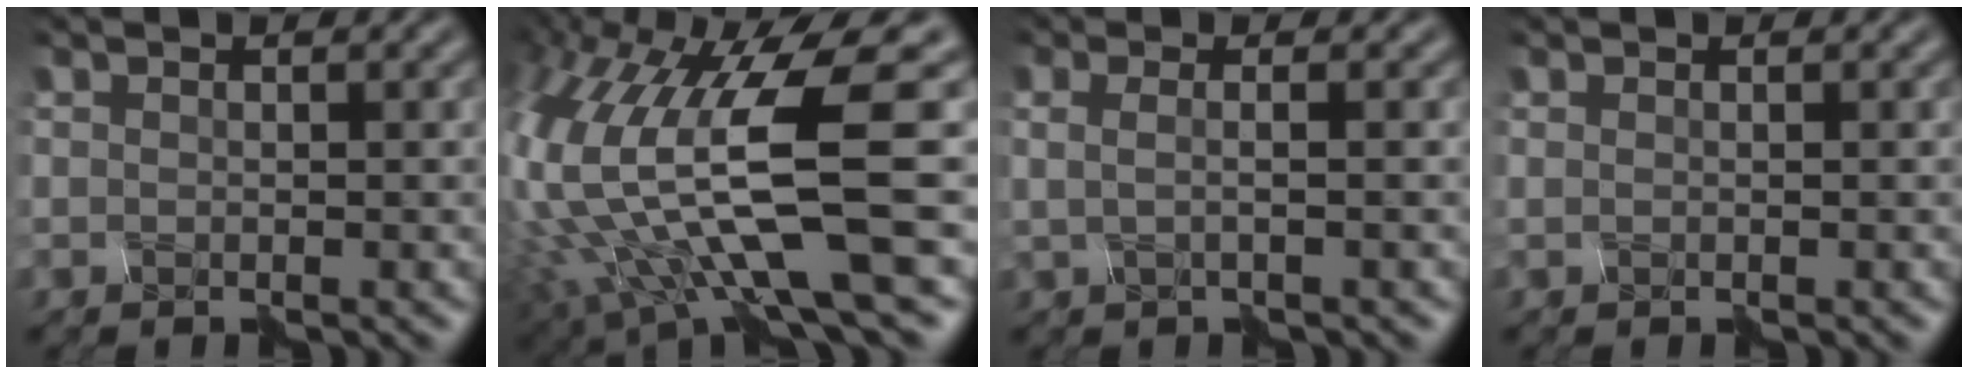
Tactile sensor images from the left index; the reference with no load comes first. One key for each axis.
{"total": 13.0, "fx": -0.7, "fy": 3.9, "fz": 12.4, "tx": -0.262, "ty": -0.021, "tz": 0.005}
{"total": 2.5, "fx": -0.1, "fy": 1.2, "fz": 2.2, "tx": -0.030, "ty": 0.015, "tz": -0.022}
{"total": 0.0}